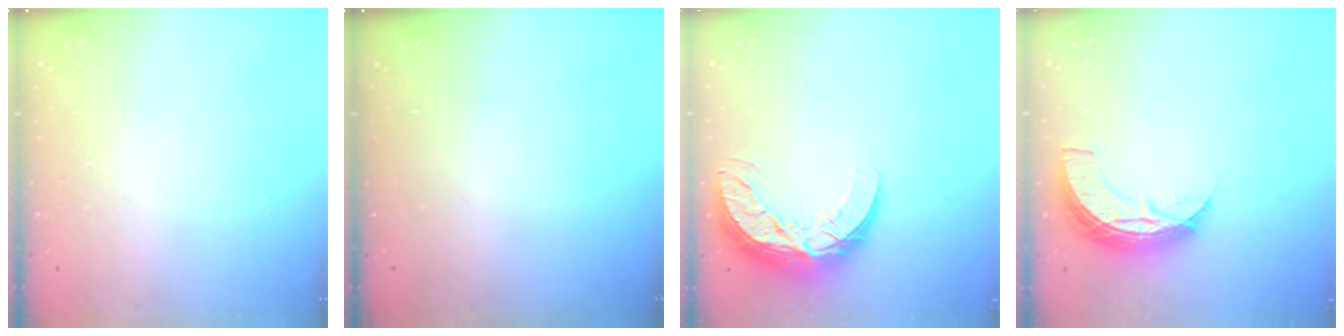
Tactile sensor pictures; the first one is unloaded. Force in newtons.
{"total": 0.0}
{"total": 12.6, "press": 12.6, "slide": 0.8}
{"total": 8.3, "press": 8.3, "slide": 0.4}